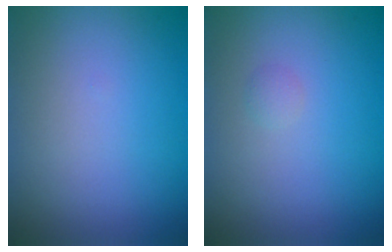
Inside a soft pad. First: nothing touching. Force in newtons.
{"total": 0.6, "press": 0.6, "slide": 0.0}